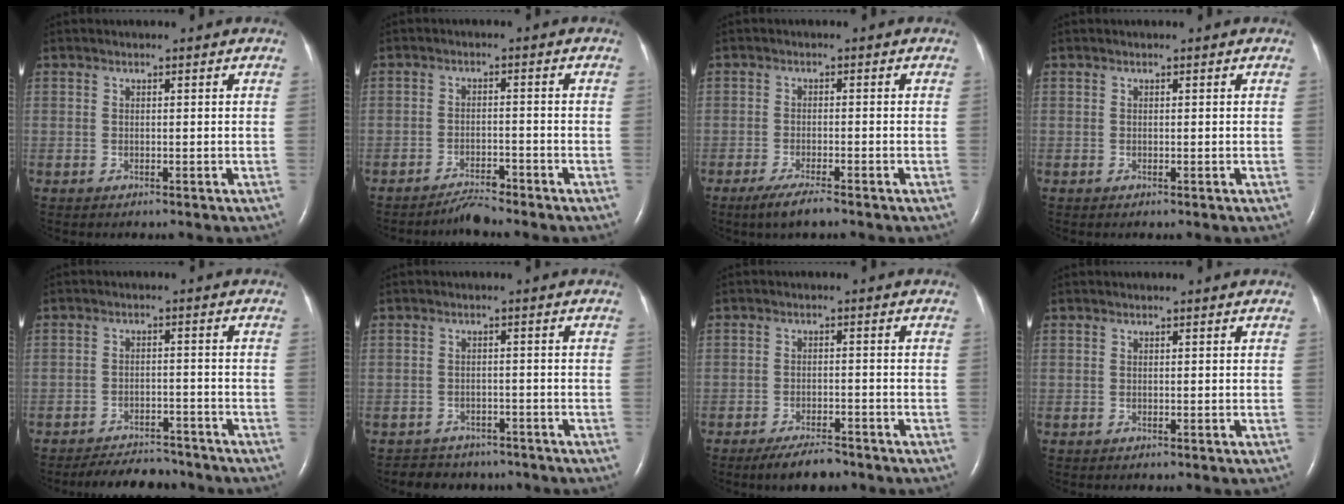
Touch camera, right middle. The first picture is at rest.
{"total": 2.9, "force": [-2.8, 0.0, 0.6], "torque": [-0.013, -0.012, -0.050]}
{"total": 4.1, "force": [-3.0, 0.3, 2.8], "torque": [-0.063, -0.011, -0.056]}
{"total": 0.0}
{"total": 8.0, "force": [-7.5, 2.2, 1.7], "torque": [-0.025, -0.003, -0.106]}
{"total": 5.8, "force": [-4.9, 3.0, 0.2], "torque": [0.000, 0.010, -0.064]}
{"total": 5.1, "force": [-4.1, 1.3, 2.6], "torque": [-0.051, -0.005, -0.068]}
{"total": 0.0}